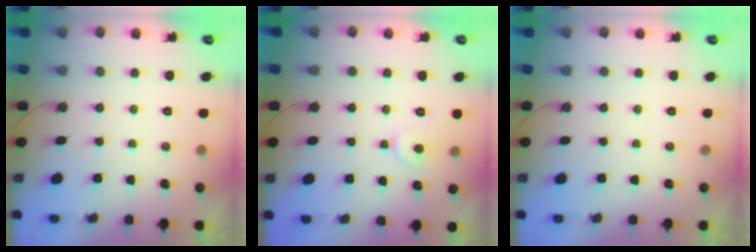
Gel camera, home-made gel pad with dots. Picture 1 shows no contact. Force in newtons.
{"total": 5.3, "press": 5.3, "slide": 0.4}
{"total": 0.0}